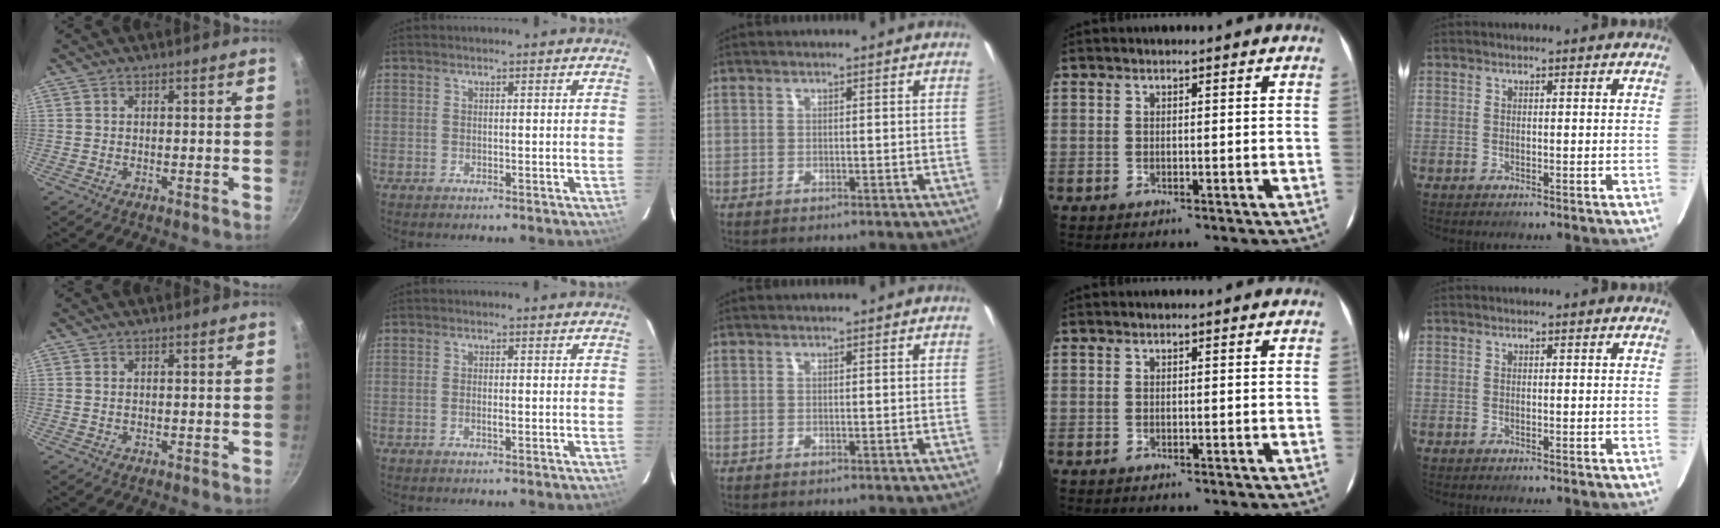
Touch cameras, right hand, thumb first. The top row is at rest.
{"thumb": {"total": 0.6, "force": [0.1, 0.5, 0.4], "torque": [-0.007, 0.002, 0.001]}, "index": {"total": 1.2, "force": [-0.4, 0.4, 1.0], "torque": [-0.020, 0.001, -0.007]}}